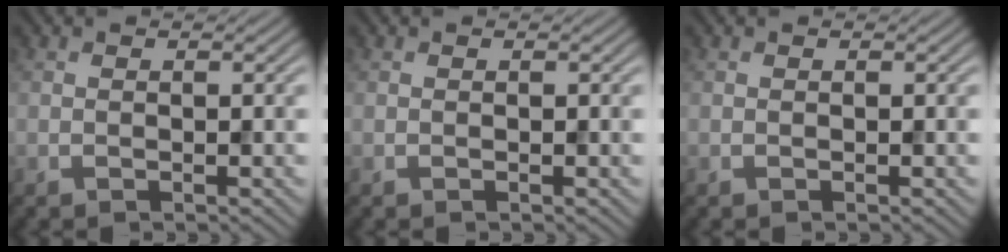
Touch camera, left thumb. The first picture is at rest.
{"total": 0.0}
{"total": 0.0}